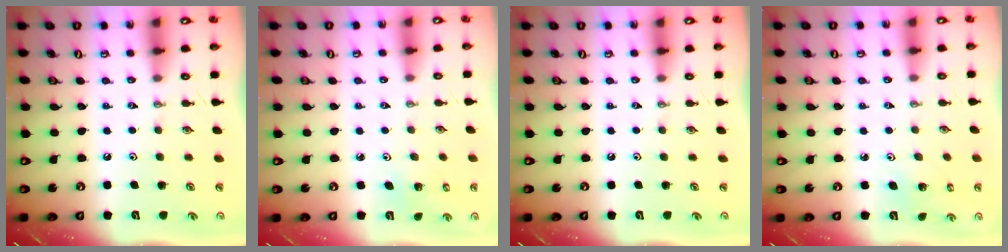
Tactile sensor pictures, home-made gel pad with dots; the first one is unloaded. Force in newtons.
{"total": 2.5, "press": 2.5, "slide": 0.2}
{"total": 0.0}
{"total": 2.2, "press": 2.2, "slide": 0.2}